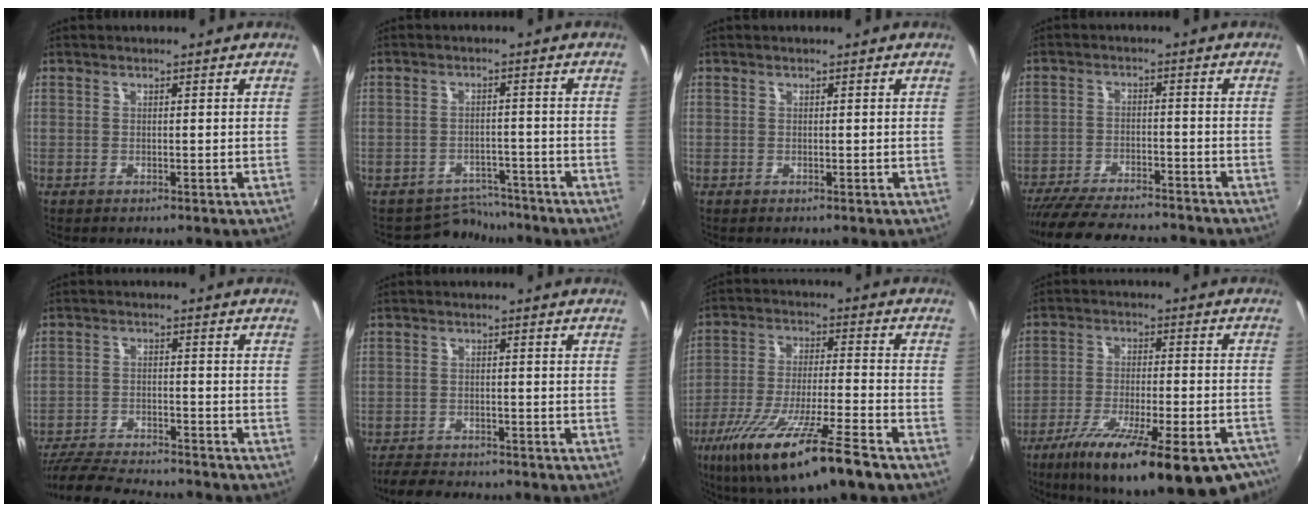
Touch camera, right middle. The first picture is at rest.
{"total": 5.5, "force": [-5.1, 2.0, -0.9], "torque": [0.009, 0.009, -0.077]}
{"total": 0.0}
{"total": 16.6, "force": [-14.6, 3.5, 7.0], "torque": [-0.147, -0.025, -0.224]}
{"total": 15.1, "force": [-13.5, 2.5, 6.1], "torque": [-0.140, -0.022, -0.219]}
{"total": 6.0, "force": [-5.4, 2.0, 1.6], "torque": [-0.055, -0.008, -0.090]}
{"total": 19.7, "force": [-12.9, 2.3, 14.7], "torque": [-0.279, -0.054, -0.223]}
{"total": 25.6, "force": [-18.0, 6.9, 16.9], "torque": [-0.282, -0.053, -0.257]}